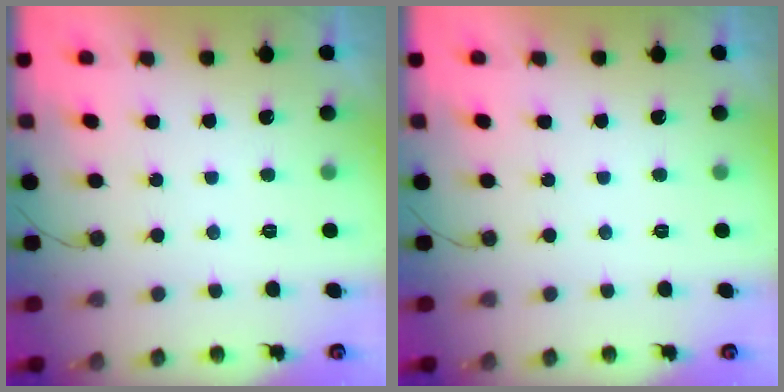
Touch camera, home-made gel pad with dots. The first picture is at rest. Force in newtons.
{"total": 0.0}